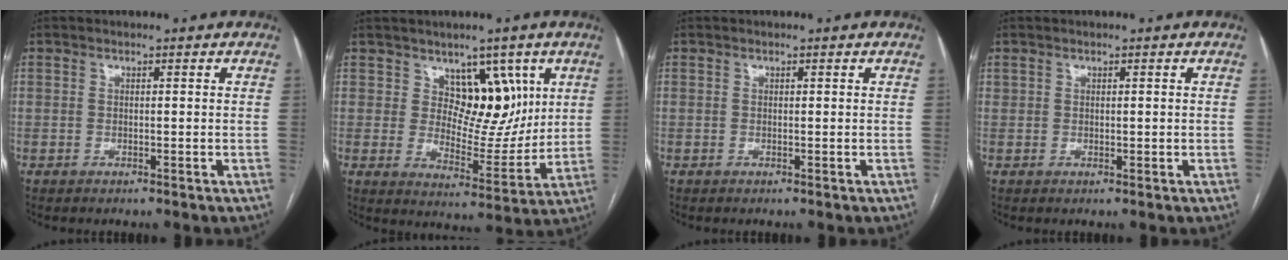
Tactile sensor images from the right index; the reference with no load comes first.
{"total": 8.6, "force": [4.0, 5.3, 5.4], "torque": [-0.065, 0.000, 0.072]}
{"total": 0.0}
{"total": 0.5, "force": [0.4, 0.3, 0.2], "torque": [-0.001, 0.001, 0.008]}